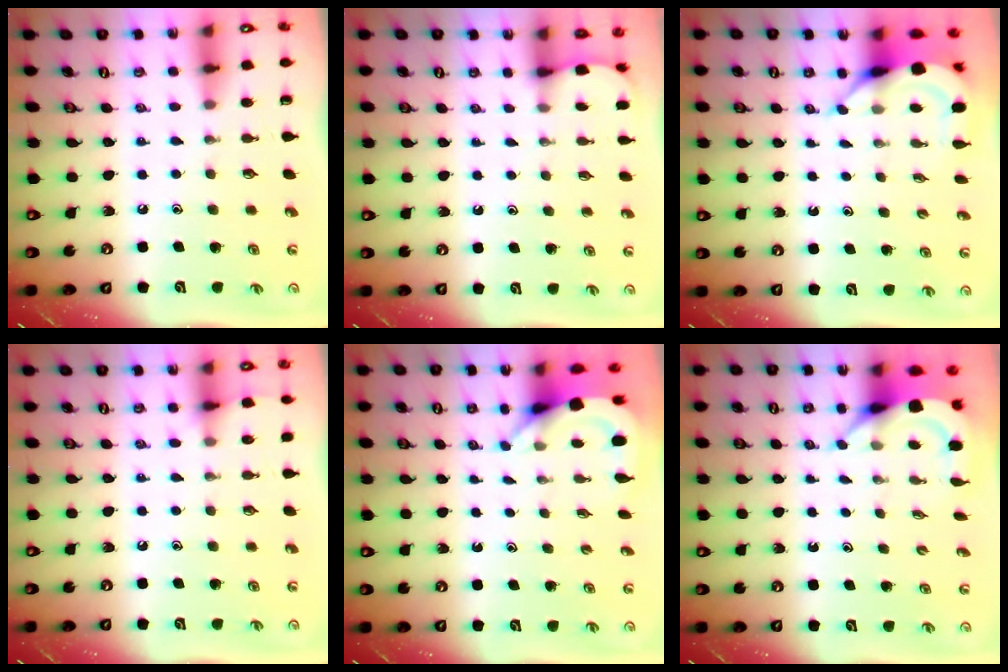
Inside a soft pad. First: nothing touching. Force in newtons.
{"total": 1.3, "press": 1.3, "slide": 0.1}
{"total": 7.0, "press": 6.9, "slide": 0.5}
{"total": 4.3, "press": 4.2, "slide": 0.6}
{"total": 3.9, "press": 3.9, "slide": 0.3}
{"total": 4.9, "press": 4.8, "slide": 0.4}